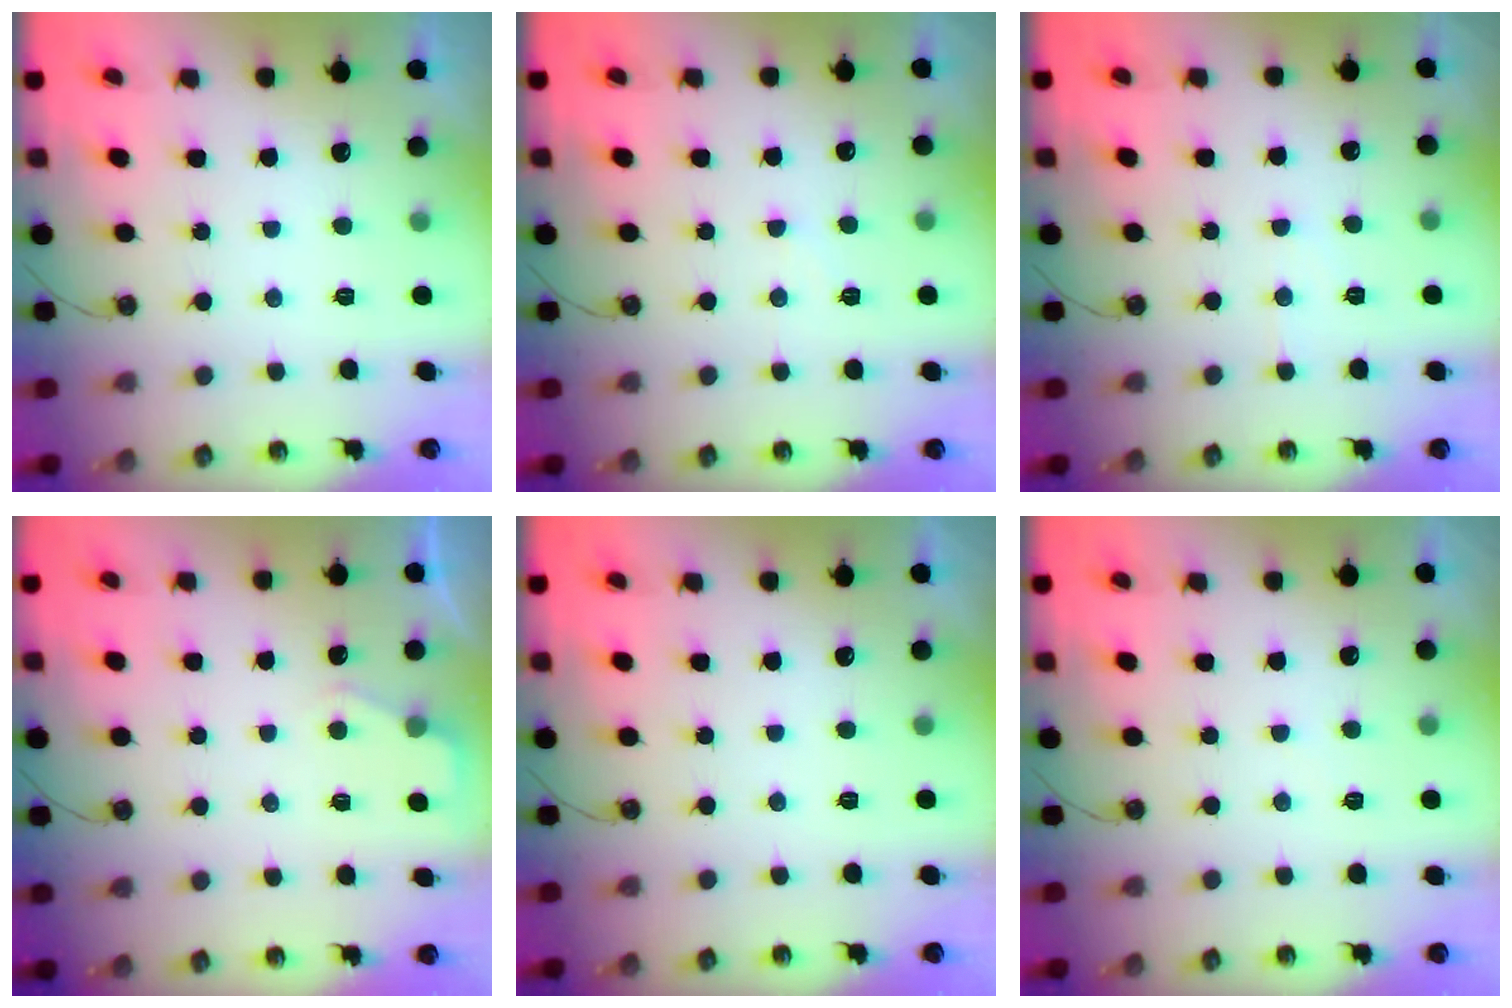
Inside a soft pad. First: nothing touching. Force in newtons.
{"total": 6.2, "press": 6.2, "slide": 0.8}
{"total": 4.8, "press": 4.7, "slide": 0.5}
{"total": 2.8, "press": 2.7, "slide": 0.5}
{"total": 0.0}
{"total": 3.8, "press": 3.8, "slide": 0.5}